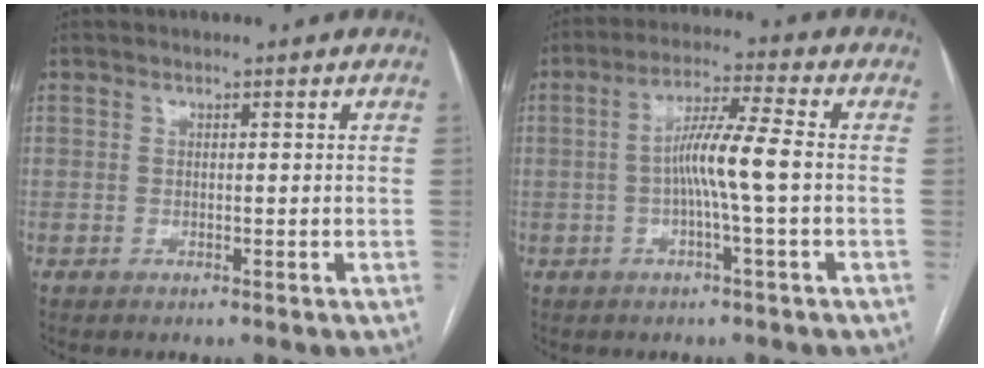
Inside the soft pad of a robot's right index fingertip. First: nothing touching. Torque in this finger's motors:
{"motor_torque": [1.11, -0.05, 0.71, 0.17]}